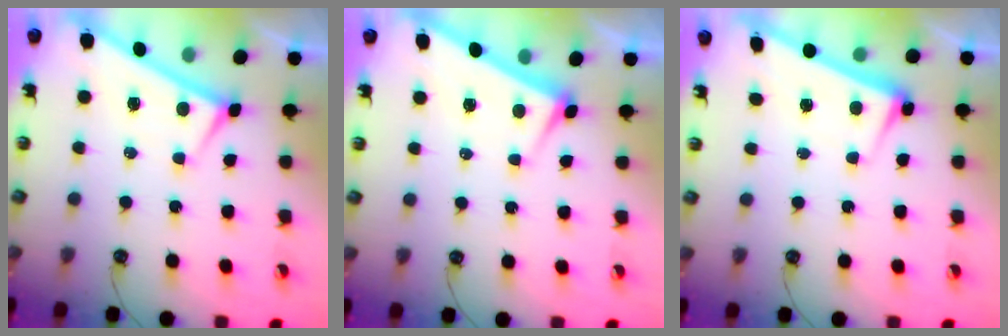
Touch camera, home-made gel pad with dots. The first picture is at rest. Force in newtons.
{"total": 3.5, "press": 3.4, "slide": 0.3}
{"total": 2.7, "press": 2.6, "slide": 0.7}